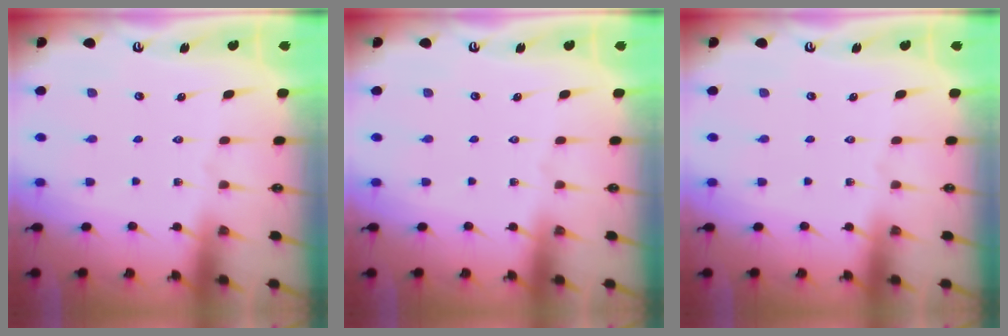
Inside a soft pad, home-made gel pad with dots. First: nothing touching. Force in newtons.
{"total": 0.0}
{"total": 0.0}